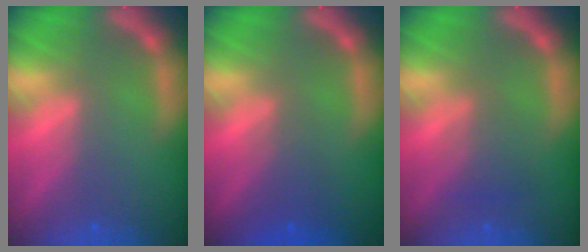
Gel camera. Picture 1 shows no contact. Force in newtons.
{"total": 2.5}
{"total": 2.5}